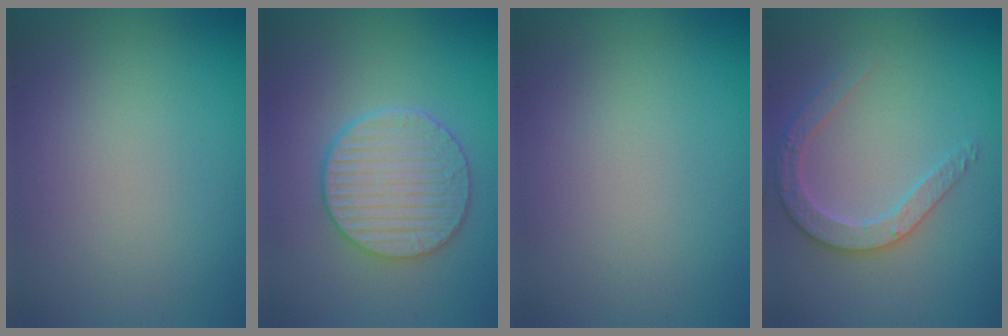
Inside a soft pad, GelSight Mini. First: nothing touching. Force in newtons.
{"total": 5.2, "press": 4.3, "slide": 2.9}
{"total": 0.0}
{"total": 2.8, "press": 2.7, "slide": 0.5}